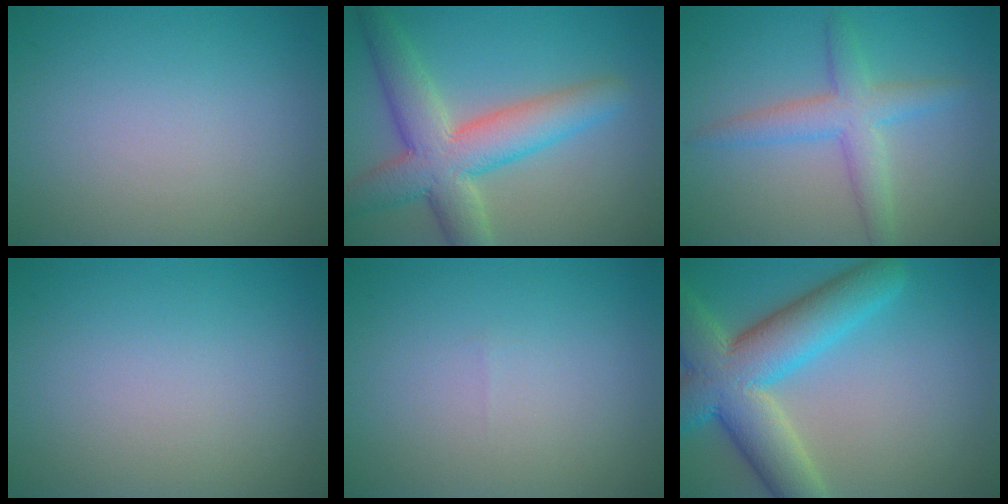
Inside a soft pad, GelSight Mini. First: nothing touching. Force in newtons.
{"total": 7.8, "press": 7.8, "slide": 0.5}
{"total": 3.8, "press": 3.8, "slide": 0.2}
{"total": 0.0}
{"total": 0.0}
{"total": 9.8, "press": 9.7, "slide": 0.8}